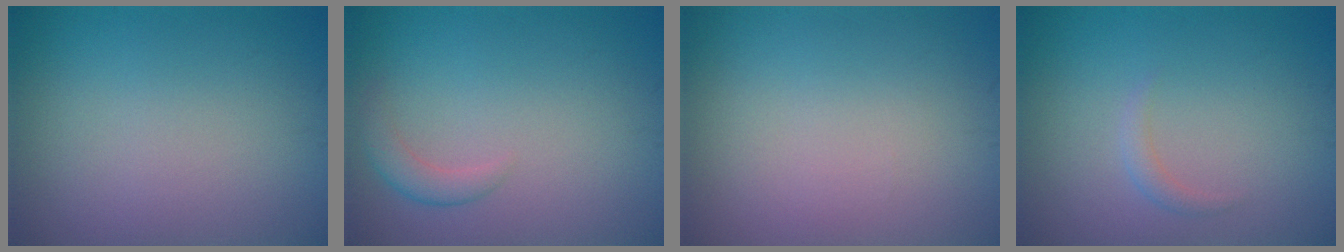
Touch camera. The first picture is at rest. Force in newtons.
{"total": 1.6, "press": 1.6, "slide": 0.1}
{"total": 0.0}
{"total": 1.0, "press": 1.0, "slide": 0.0}